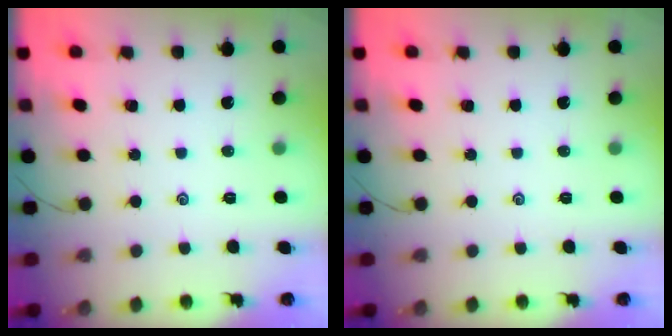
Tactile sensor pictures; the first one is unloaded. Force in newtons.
{"total": 0.0}